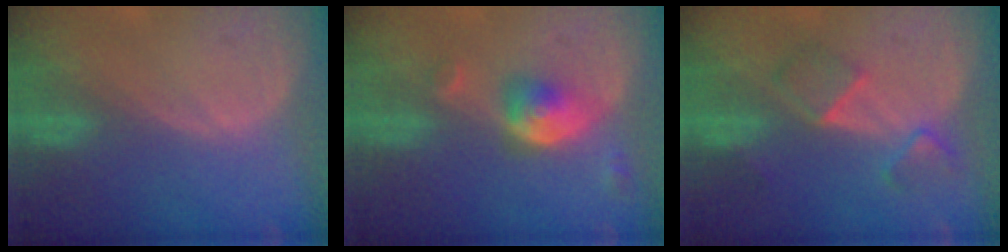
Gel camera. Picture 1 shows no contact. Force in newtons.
{"total": 5.2, "press": 4.7, "slide": 2.2}
{"total": 5.4, "press": 5.1, "slide": 2.0}